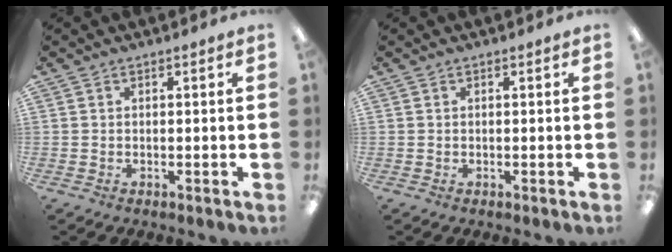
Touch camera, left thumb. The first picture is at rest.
{"total": 0.0}